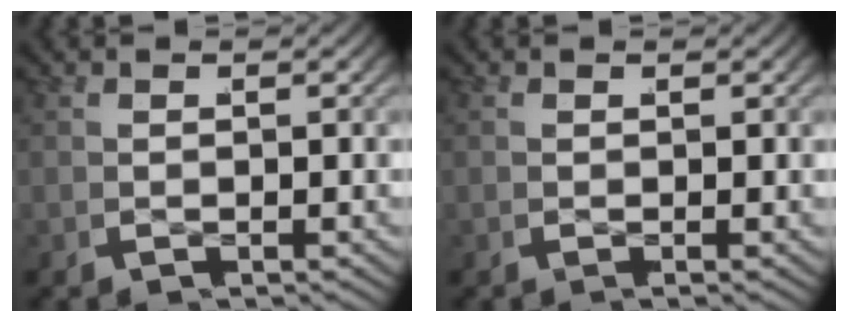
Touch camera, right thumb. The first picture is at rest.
{"total": 0.6, "force": [0.0, 0.3, 0.6], "torque": [-0.006, -0.005, 0.004]}